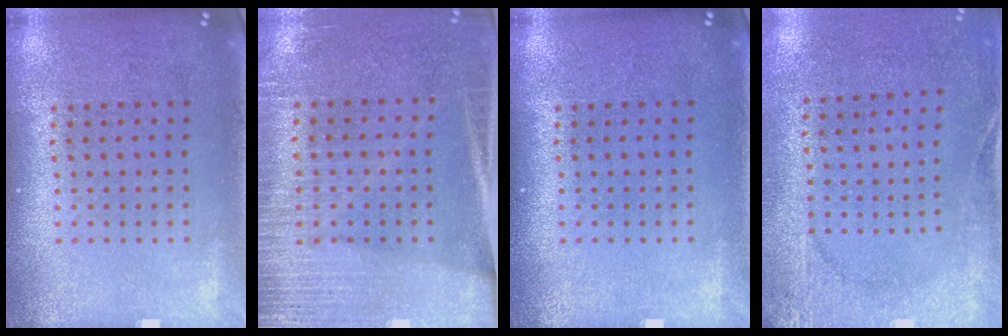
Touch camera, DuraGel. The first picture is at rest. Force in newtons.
{"total": 3.0, "press": 2.8, "slide": 1.2}
{"total": 0.0}
{"total": 2.7, "press": 2.3, "slide": 1.3}